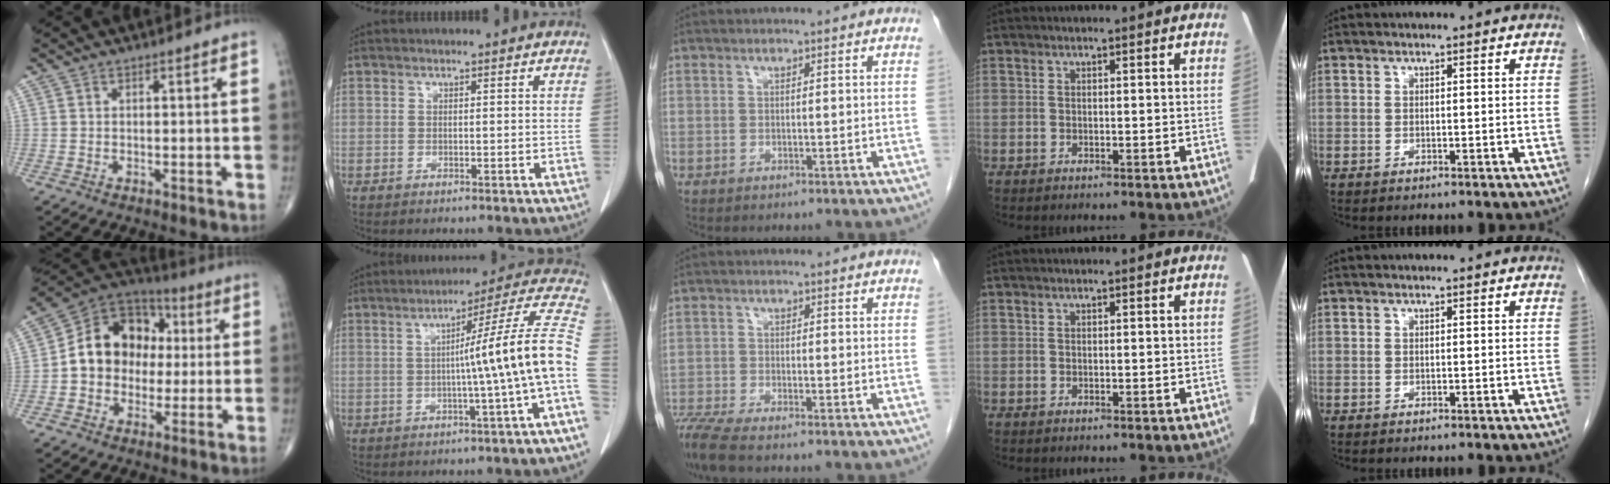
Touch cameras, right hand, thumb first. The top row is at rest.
{"thumb": {"total": 15.3, "force": [0.5, 12.6, 8.7], "torque": [-0.099, 0.034, -0.001]}, "index": {"total": 13.4, "force": [-2.0, -2.4, 13.0], "torque": [-0.161, 0.022, -0.034]}, "middle": {"total": 6.1, "force": [-5.4, 0.1, 3.0], "torque": [-0.061, -0.013, -0.099]}}